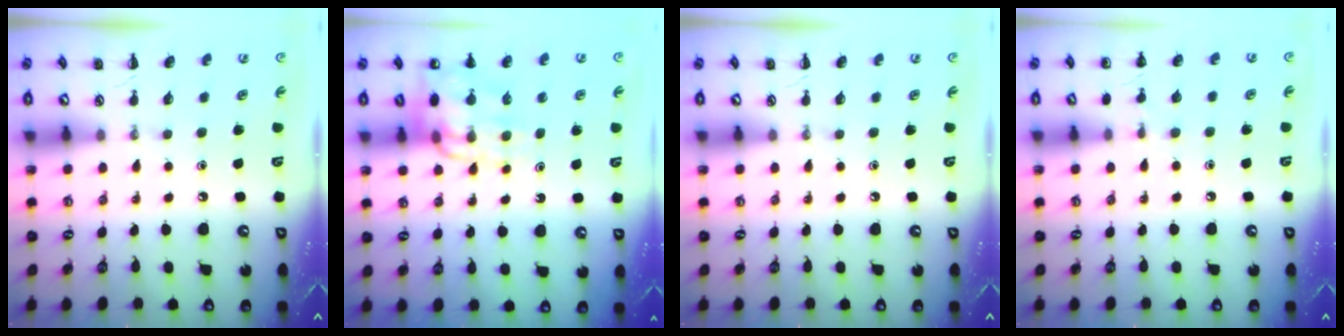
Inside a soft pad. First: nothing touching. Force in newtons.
{"total": 11.6, "press": 11.3, "slide": 2.6}
{"total": 0.0}
{"total": 5.2, "press": 4.9, "slide": 1.6}